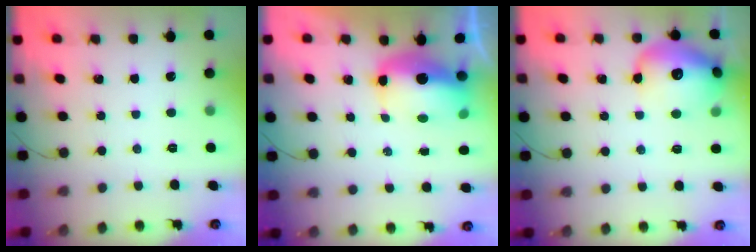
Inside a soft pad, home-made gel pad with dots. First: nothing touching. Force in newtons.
{"total": 12.2, "press": 12.0, "slide": 2.6}
{"total": 18.1, "press": 17.9, "slide": 2.0}